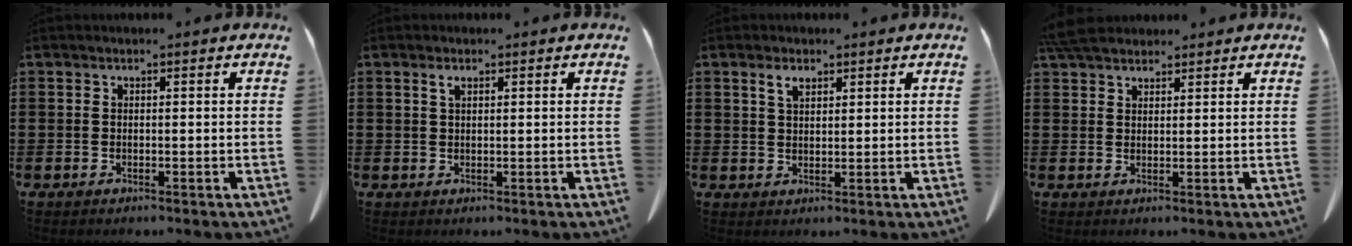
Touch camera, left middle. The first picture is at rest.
{"total": 1.4, "force": [0.7, 0.3, 1.1], "torque": [-0.024, 0.002, 0.012]}
{"total": 2.5, "force": [1.6, 1.0, 1.6], "torque": [-0.029, 0.002, 0.027]}
{"total": 4.7, "force": [4.3, 1.3, 1.7], "torque": [-0.043, -0.001, 0.083]}